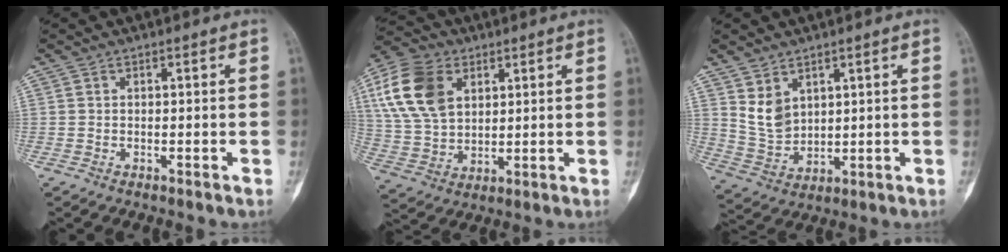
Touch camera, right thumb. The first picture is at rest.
{"total": 15.4, "force": [5.3, 10.4, 10.0], "torque": [-0.188, -0.006, 0.103]}
{"total": 6.6, "force": [3.2, 4.5, 3.6], "torque": [-0.054, -0.022, 0.079]}